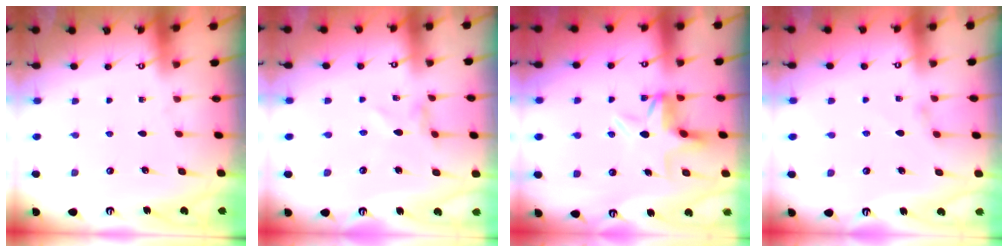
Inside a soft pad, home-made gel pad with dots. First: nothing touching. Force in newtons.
{"total": 1.0, "press": 1.0, "slide": 0.2}
{"total": 6.0, "press": 5.9, "slide": 0.9}
{"total": 1.3, "press": 1.3, "slide": 0.3}